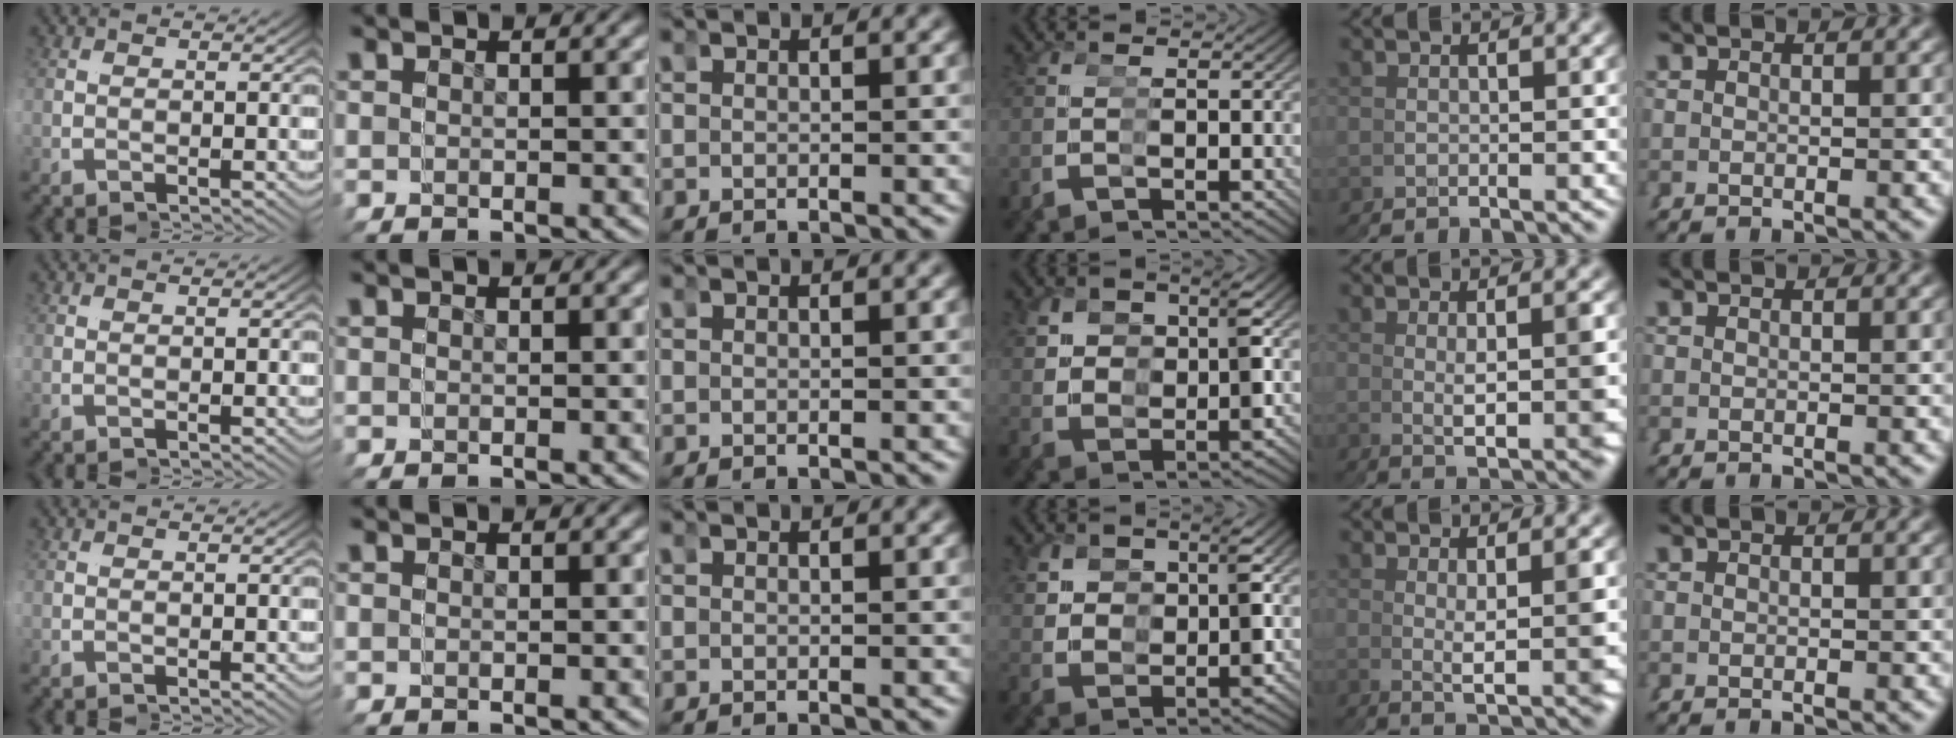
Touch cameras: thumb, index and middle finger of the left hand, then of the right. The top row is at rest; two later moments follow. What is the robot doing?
{"motion": "grasp_and_lifting", "object": "pipette"}